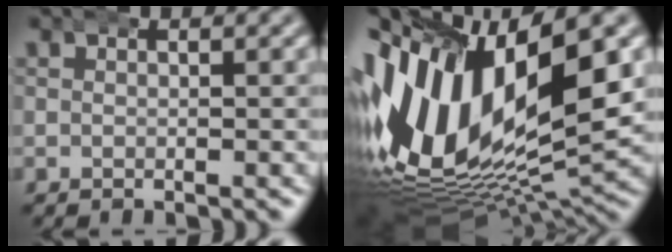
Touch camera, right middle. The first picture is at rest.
{"total": 21.9, "force": [-0.2, 14.2, 16.7], "torque": [-0.322, -0.028, 0.011]}